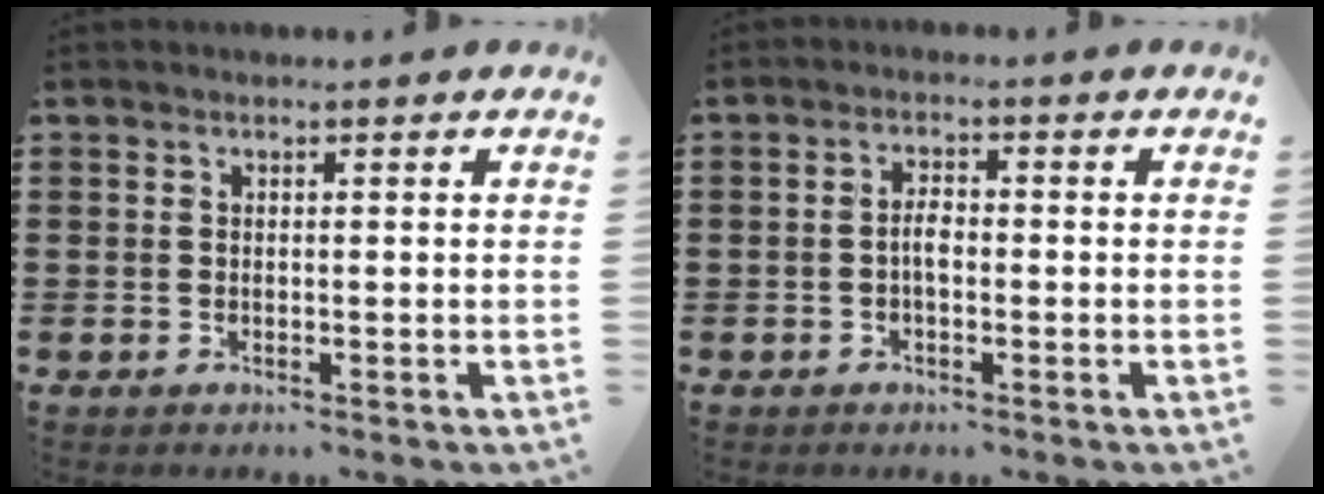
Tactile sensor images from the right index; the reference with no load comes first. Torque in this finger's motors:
{"motor_torque": [2.14, 0.00, 0.06, 0.02]}